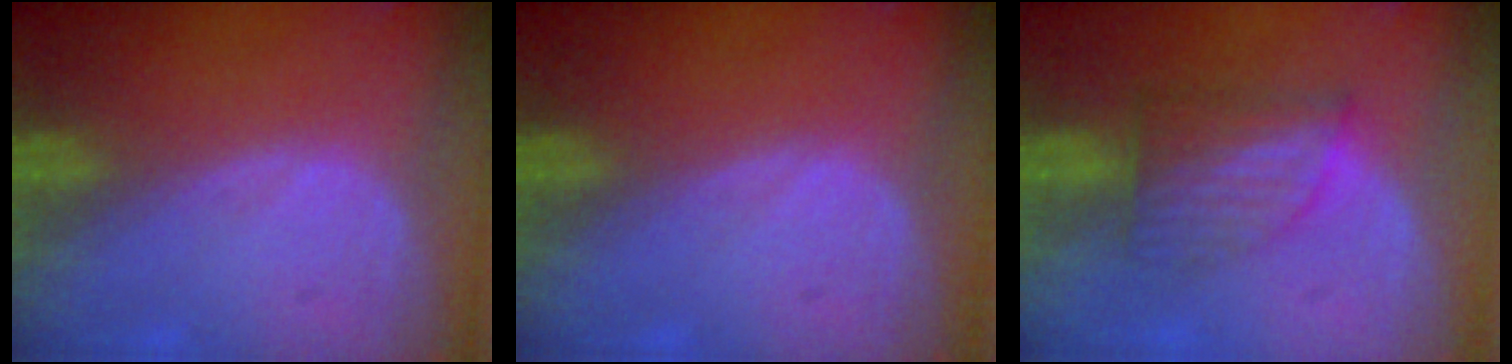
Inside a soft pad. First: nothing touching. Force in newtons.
{"total": 0.0}
{"total": 6.2, "press": 5.5, "slide": 2.9}